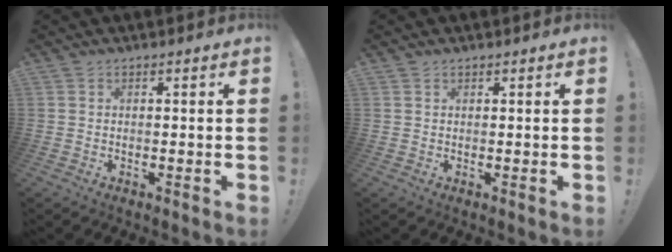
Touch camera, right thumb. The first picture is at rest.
{"total": 0.7, "force": [0.6, 0.4, 0.1], "torque": [-0.001, 0.000, 0.012]}